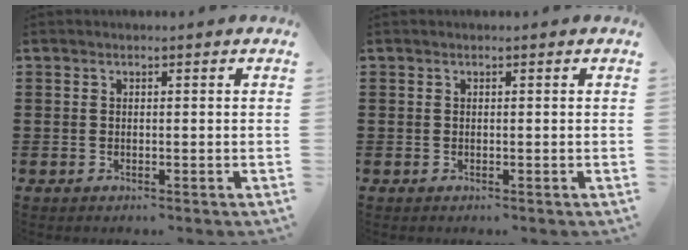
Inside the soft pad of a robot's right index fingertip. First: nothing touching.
{"total": 0.0}